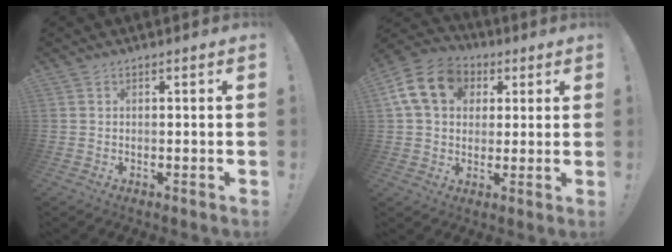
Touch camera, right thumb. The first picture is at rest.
{"total": 16.5, "force": [5.0, 12.7, 9.3], "torque": [-0.153, -0.006, 0.096]}